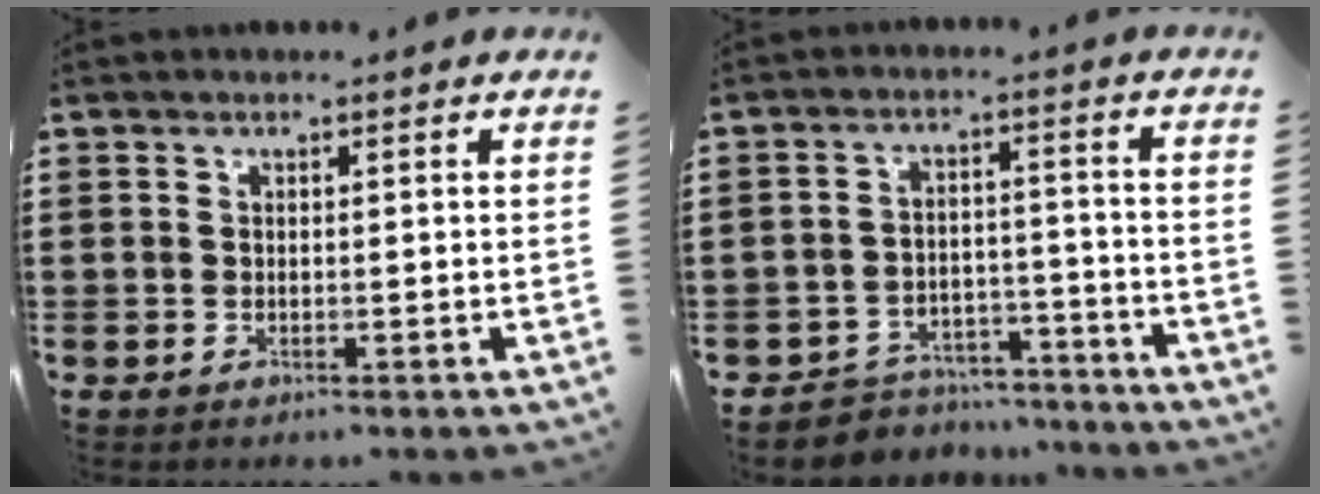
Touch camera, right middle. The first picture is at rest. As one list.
[{"total": 4.5, "force": [-4.4, 1.1, 0.0], "torque": [-0.005, 0.011, -0.093]}]